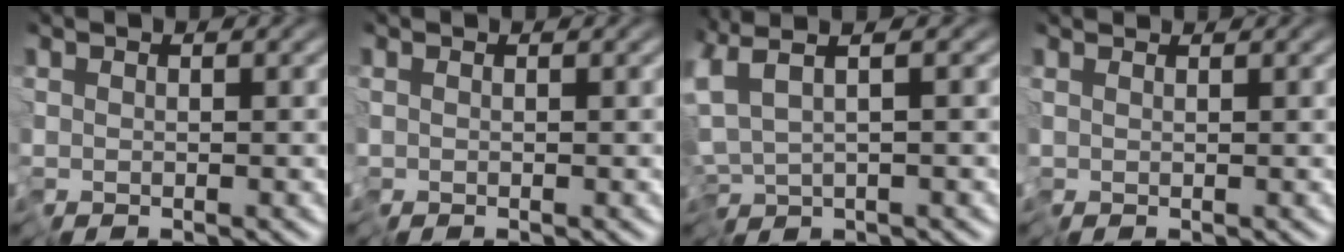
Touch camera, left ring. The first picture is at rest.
{"total": 0.0}
{"total": 5.3, "force": [1.1, 2.5, 4.5], "torque": [-0.114, 0.000, 0.017]}
{"total": 1.0, "force": [1.0, 0.1, 0.2], "torque": [-0.011, 0.007, 0.017]}